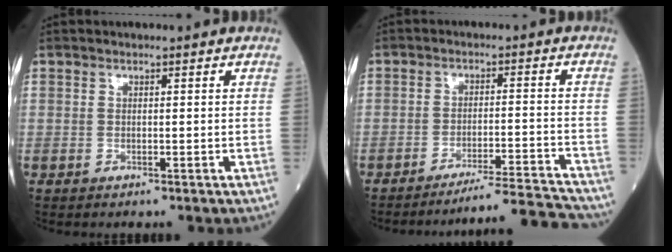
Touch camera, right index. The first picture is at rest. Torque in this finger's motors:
{"motor_torque": [-0.14, -0.35, 0.10, 0.03]}